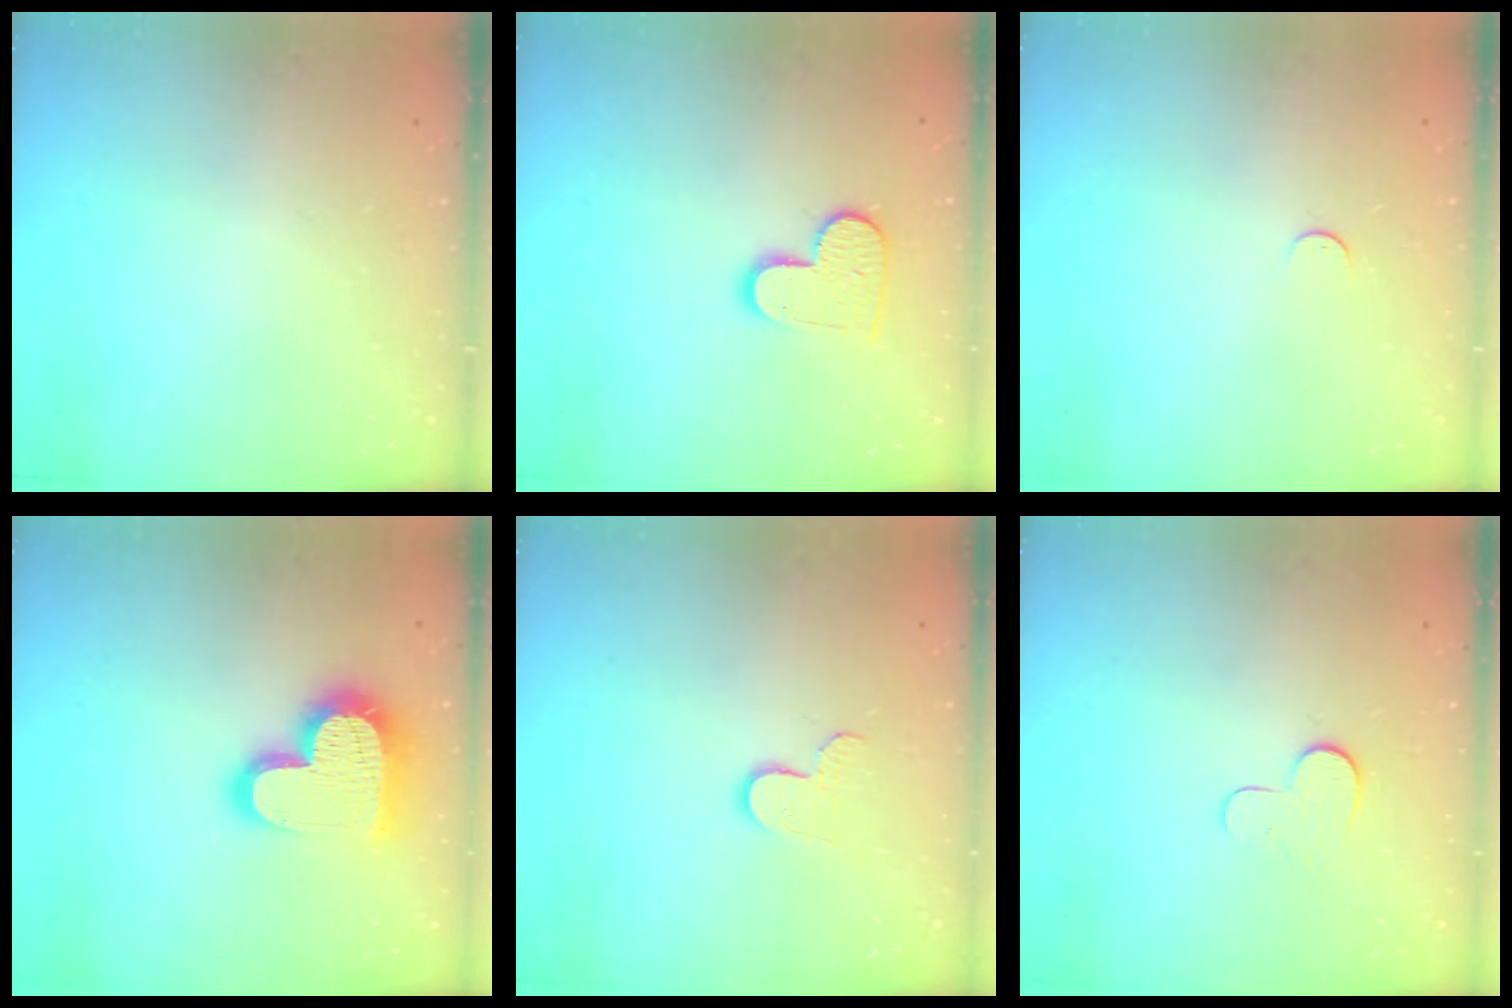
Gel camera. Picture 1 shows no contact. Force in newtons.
{"total": 9.7, "press": 9.7, "slide": 0.5}
{"total": 3.0, "press": 3.0, "slide": 0.3}
{"total": 19.8, "press": 19.7, "slide": 1.3}
{"total": 6.3, "press": 6.3, "slide": 0.5}
{"total": 6.3, "press": 6.3, "slide": 0.5}